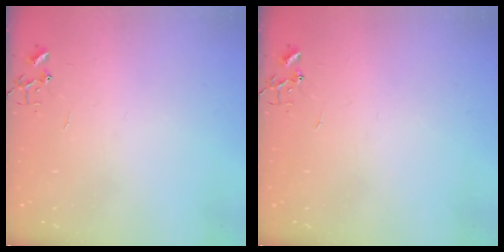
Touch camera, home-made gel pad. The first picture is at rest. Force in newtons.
{"total": 0.0}